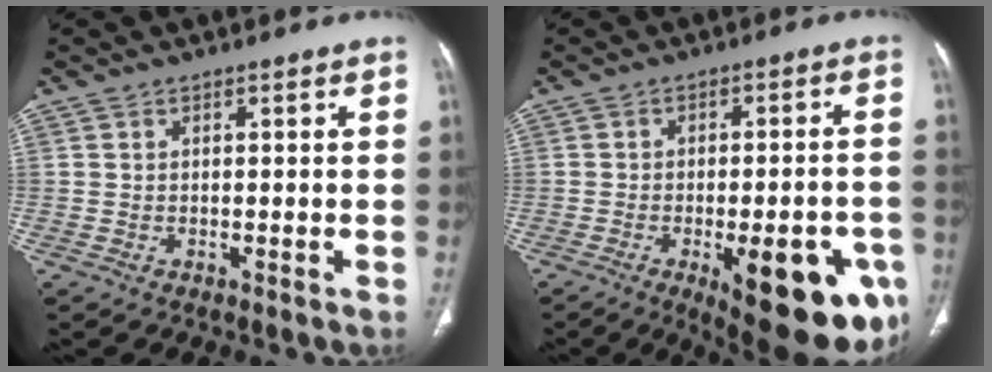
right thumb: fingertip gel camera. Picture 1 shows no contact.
{"total": 20.0, "force": [-8.1, 7.4, 16.7], "torque": [-0.153, 0.013, -0.090]}